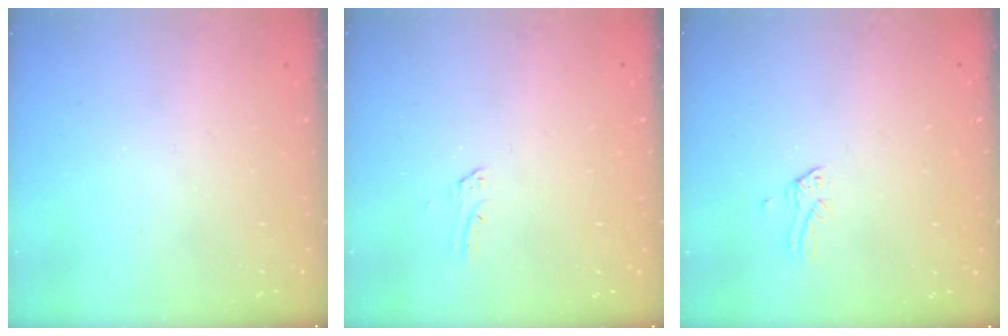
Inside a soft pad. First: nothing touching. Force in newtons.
{"total": 1.6, "press": 1.6, "slide": 0.2}
{"total": 0.0}